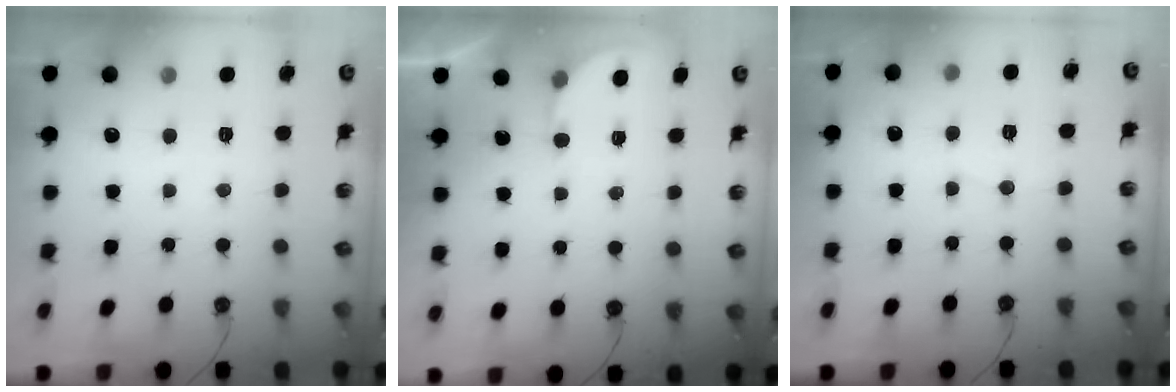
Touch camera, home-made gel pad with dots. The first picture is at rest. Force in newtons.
{"total": 2.7, "press": 2.7, "slide": 0.3}
{"total": 4.0, "press": 4.0, "slide": 0.4}